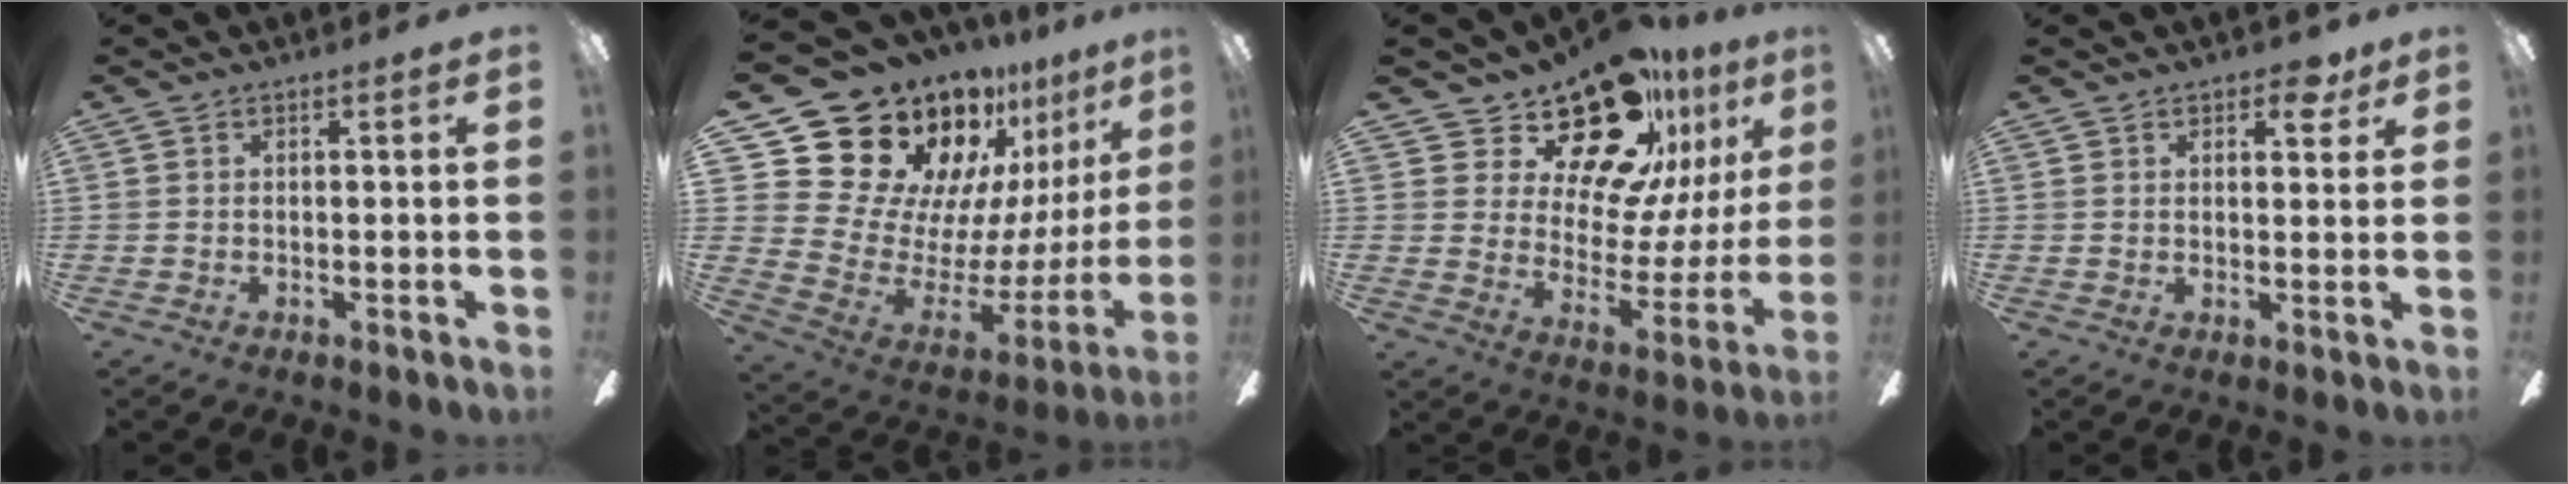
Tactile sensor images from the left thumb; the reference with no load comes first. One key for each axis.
{"total": 24.1, "fx": 19.0, "fy": 11.7, "fz": 9.0, "tx": -0.150, "ty": -0.165, "tz": 0.378}
{"total": 21.1, "fx": 16.7, "fy": 8.6, "fz": 9.8, "tx": -0.160, "ty": -0.117, "tz": 0.289}
{"total": 4.6, "fx": 2.9, "fy": 2.3, "fz": 2.8, "tx": -0.020, "ty": -0.010, "tz": 0.044}